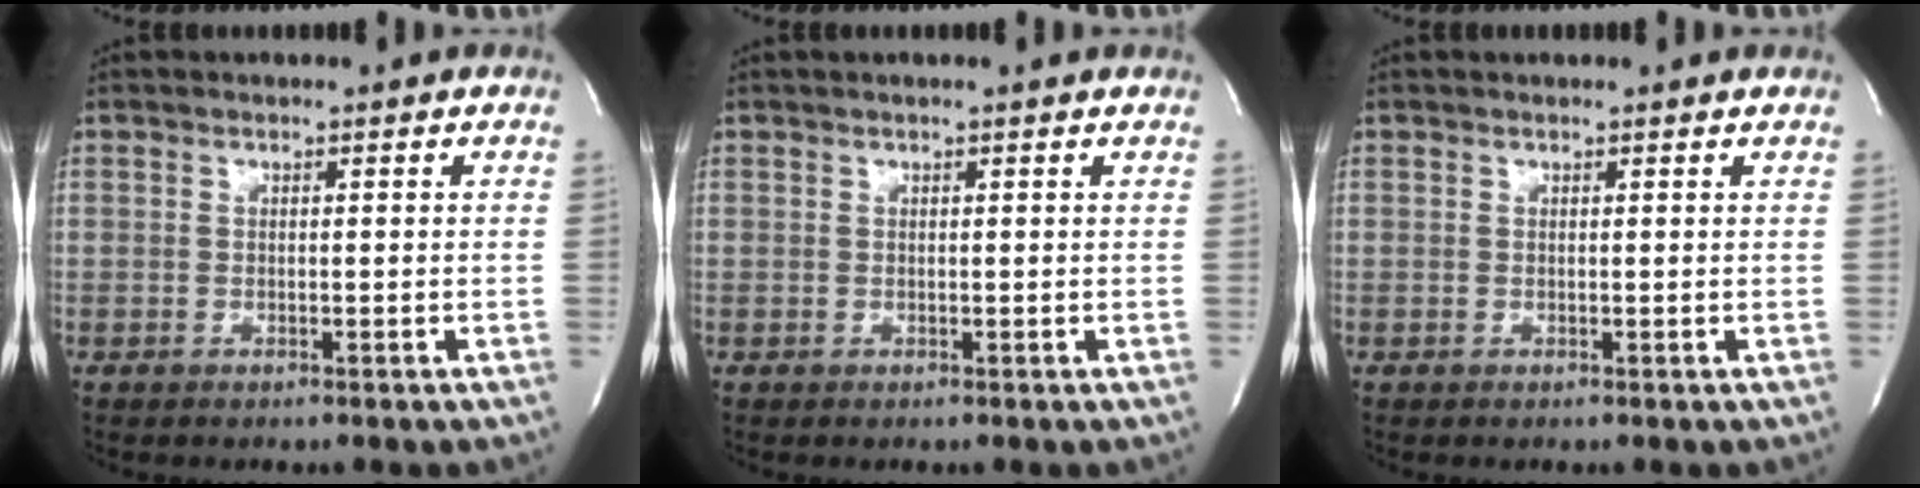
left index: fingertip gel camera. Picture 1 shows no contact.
{"total": 1.6, "force": [1.4, -0.2, 0.7], "torque": [-0.016, 0.010, 0.018]}
{"total": 1.9, "force": [1.9, 0.1, 0.3], "torque": [-0.012, 0.010, 0.017]}